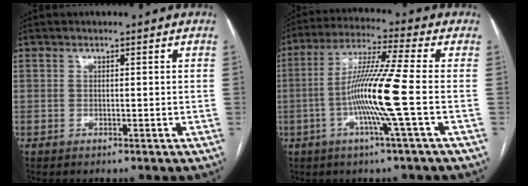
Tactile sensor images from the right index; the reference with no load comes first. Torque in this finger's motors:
{"motor_torque": [1.76, -0.38, 0.88, 0.21]}